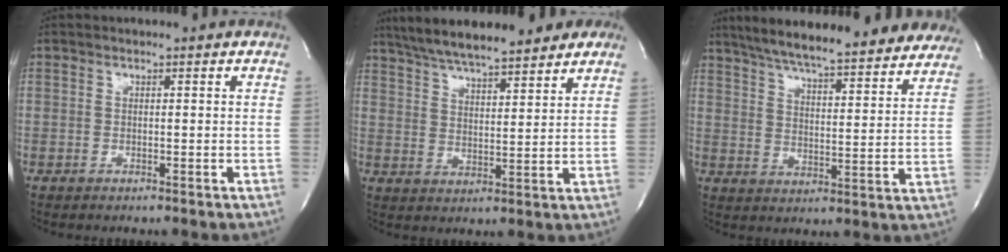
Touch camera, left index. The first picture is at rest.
{"total": 16.1, "force": [13.4, 3.3, 8.3], "torque": [-0.140, 0.024, 0.202]}
{"total": 26.7, "force": [23.3, 4.6, 12.2], "torque": [-0.193, -0.015, 0.298]}